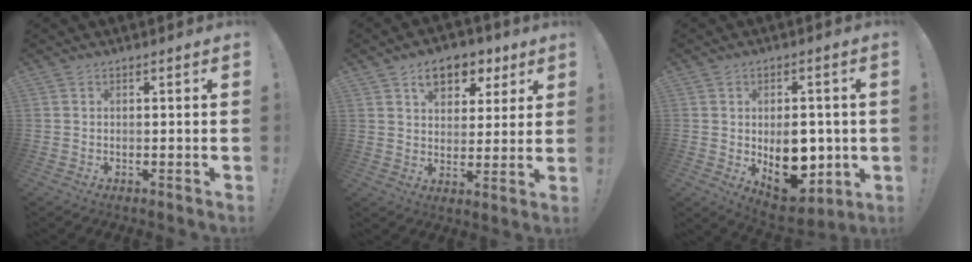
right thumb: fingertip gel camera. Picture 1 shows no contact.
{"total": 9.9, "force": [5.7, 6.5, 4.7], "torque": [-0.058, -0.027, 0.104]}
{"total": 13.1, "force": [-1.5, 9.7, 8.8], "torque": [-0.109, 0.001, -0.014]}